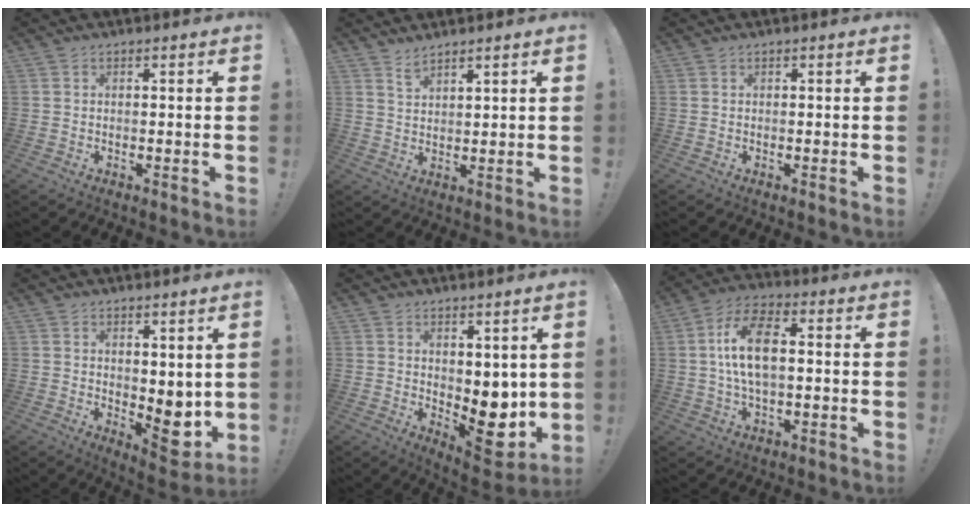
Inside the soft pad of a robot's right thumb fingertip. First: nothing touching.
{"total": 3.2, "force": [2.9, 0.3, 1.2], "torque": [-0.014, -0.022, 0.051]}
{"total": 0.0}
{"total": 6.8, "force": [0.5, 4.2, 5.3], "torque": [-0.036, -0.027, 0.015]}
{"total": 9.5, "force": [-0.1, 6.3, 7.1], "torque": [-0.048, -0.017, 0.010]}
{"total": 12.5, "force": [0.6, 6.3, 10.8], "torque": [-0.201, 0.010, 0.011]}